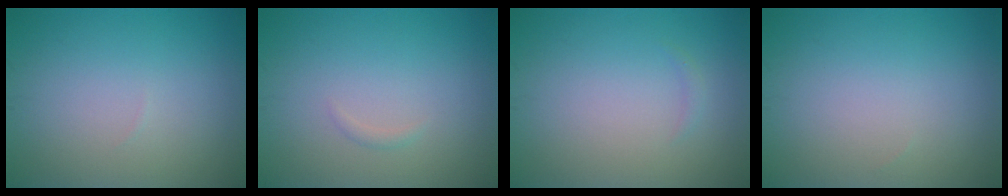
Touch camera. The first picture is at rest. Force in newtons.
{"total": 0.5, "press": 0.5, "slide": 0.0}
{"total": 0.5, "press": 0.5, "slide": 0.1}
{"total": 0.0}